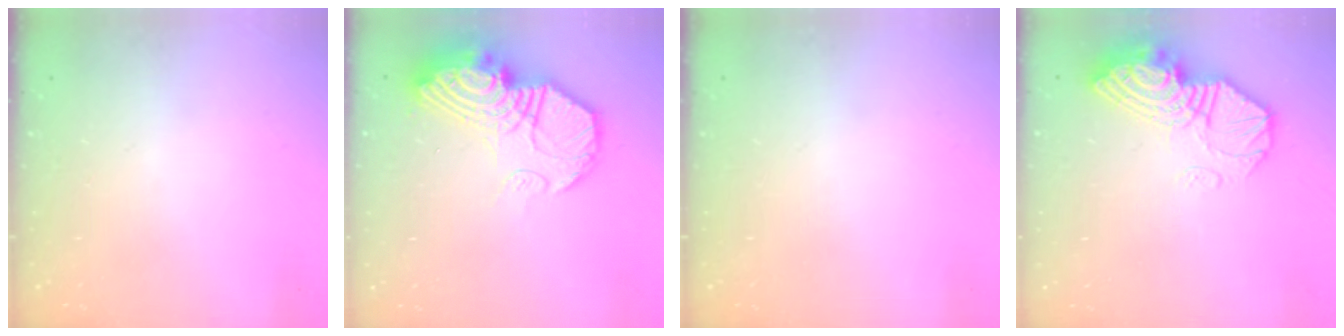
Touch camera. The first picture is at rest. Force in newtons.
{"total": 20.6, "press": 20.5, "slide": 2.0}
{"total": 0.0}
{"total": 13.8, "press": 13.7, "slide": 1.6}